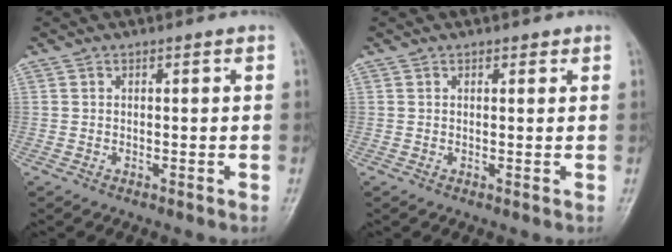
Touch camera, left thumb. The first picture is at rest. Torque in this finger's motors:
{"motor_torque": [-0.09, 0.00, -0.31, 0.01, 0.03]}